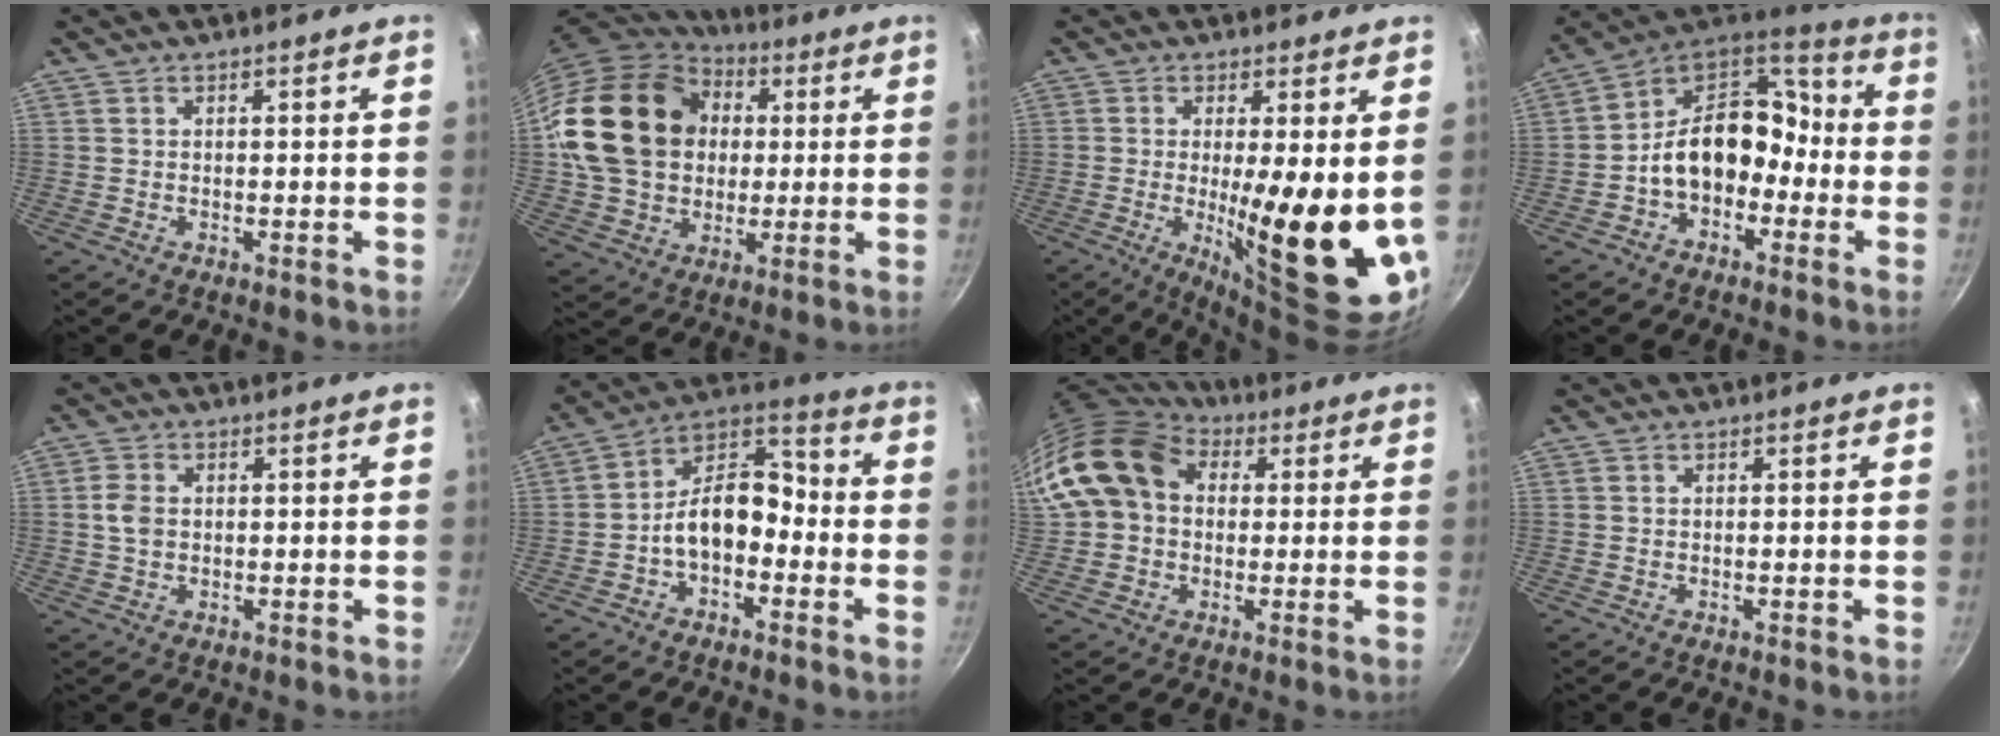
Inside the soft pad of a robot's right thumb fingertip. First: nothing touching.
{"total": 22.4, "force": [3.4, 17.9, 13.1], "torque": [-0.211, 0.021, 0.066]}
{"total": 16.3, "force": [-0.1, 3.7, 15.9], "torque": [-0.222, -0.036, 0.006]}
{"total": 15.8, "force": [-3.8, 11.5, 10.0], "torque": [-0.122, 0.071, -0.078]}
{"total": 3.2, "force": [0.0, 2.4, 2.2], "torque": [-0.045, 0.005, -0.001]}
{"total": 7.6, "force": [-2.5, 4.1, 5.9], "torque": [-0.081, 0.044, -0.046]}
{"total": 15.4, "force": [3.2, 12.1, 8.9], "torque": [-0.148, 0.028, 0.045]}
{"total": 0.0}